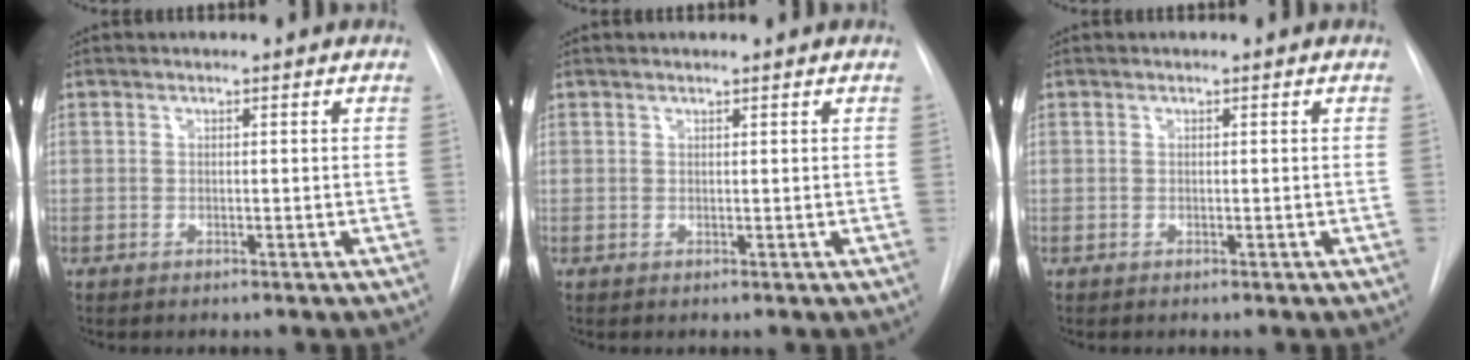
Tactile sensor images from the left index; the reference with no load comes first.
{"total": 0.8, "force": [0.7, 0.0, 0.4], "torque": [-0.010, 0.010, 0.015]}
{"total": 0.0}